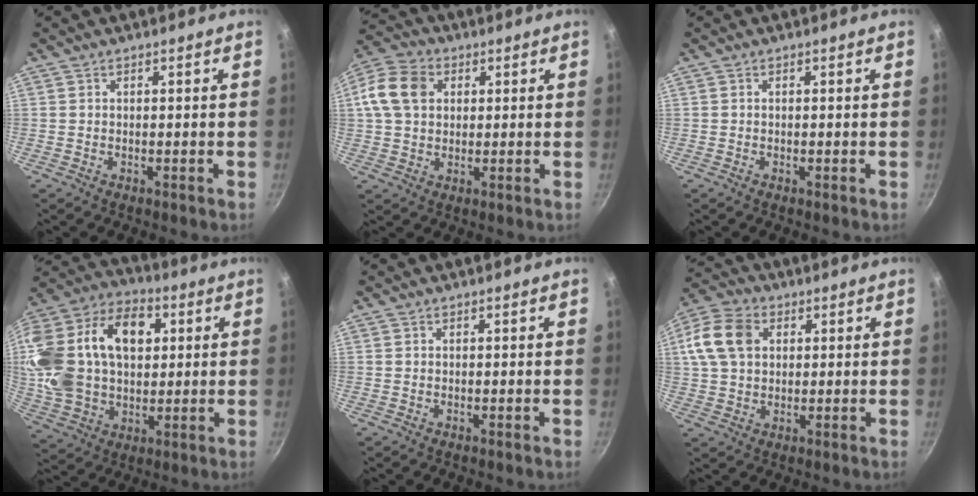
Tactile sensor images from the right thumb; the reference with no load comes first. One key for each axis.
{"total": 10.9, "fx": 2.3, "fy": 8.4, "fz": 6.6, "tx": -0.116, "ty": 0.014, "tz": 0.029}
{"total": 0.0}
{"total": 25.5, "fx": 5.2, "fy": 17.2, "fz": 18.2, "tx": -0.340, "ty": 0.023, "tz": 0.091}
{"total": 0.0}
{"total": 12.6, "fx": 3.2, "fy": 9.3, "fz": 8.0, "tx": -0.156, "ty": 0.016, "tz": 0.049}